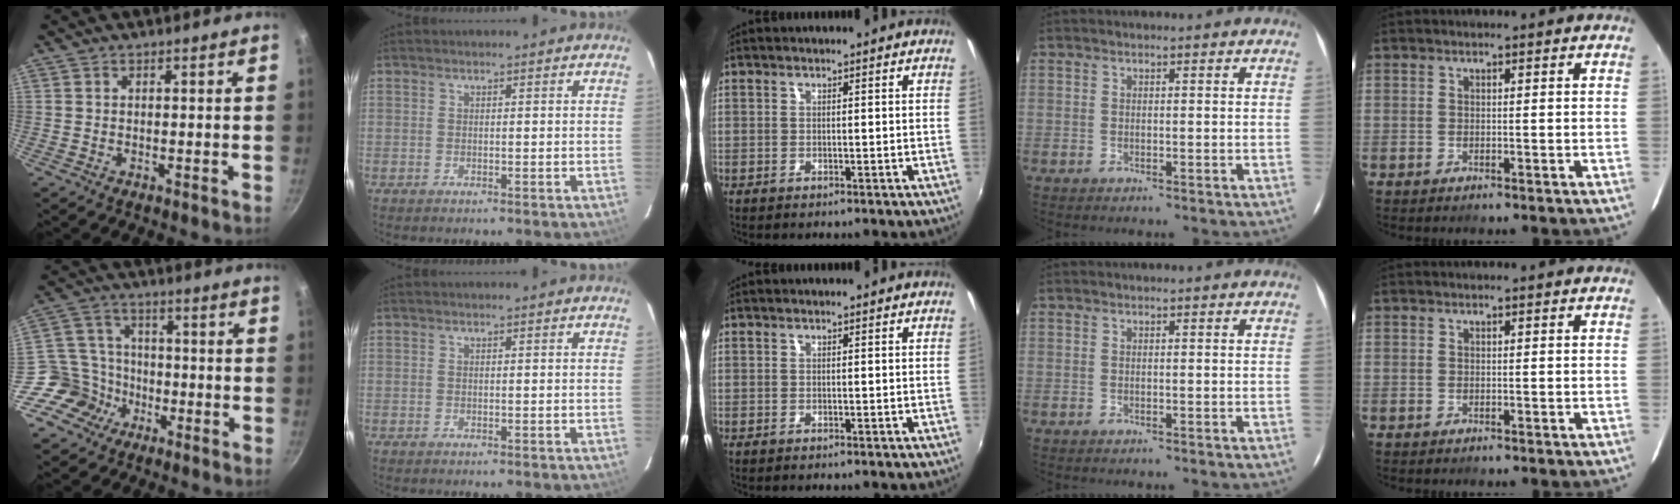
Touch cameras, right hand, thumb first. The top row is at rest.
{"thumb": {"total": 9.7, "force": [-4.9, 8.1, 2.3], "torque": [-0.007, 0.051, -0.098]}}